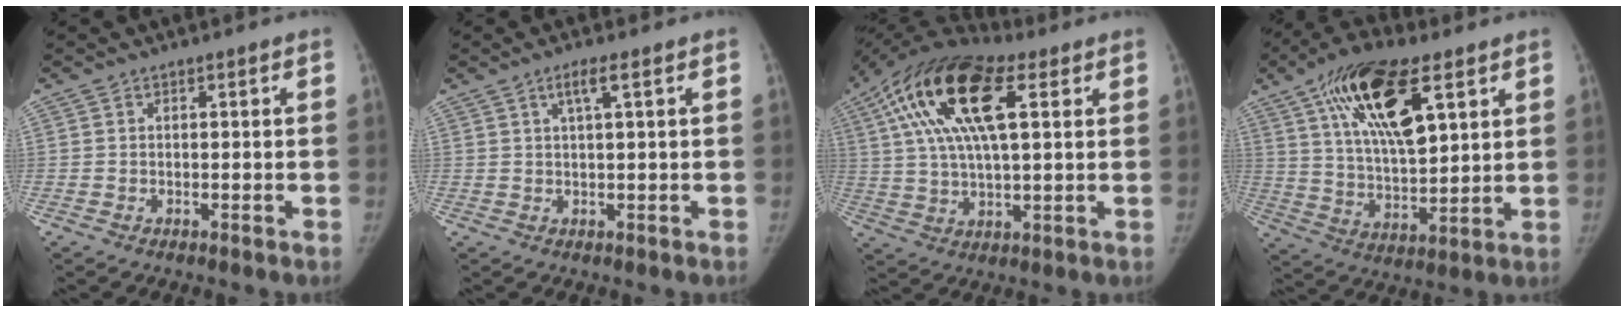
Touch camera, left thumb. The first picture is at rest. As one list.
[{"total": 2.8, "force": [1.2, 0.0, 2.5], "torque": [-0.054, 0.004, 0.025]}, {"total": 20.7, "force": [7.2, 8.6, 17.4], "torque": [-0.339, 0.019, 0.122]}, {"total": 19.3, "force": [8.8, 8.0, 15.2], "torque": [-0.248, -0.023, 0.157]}]